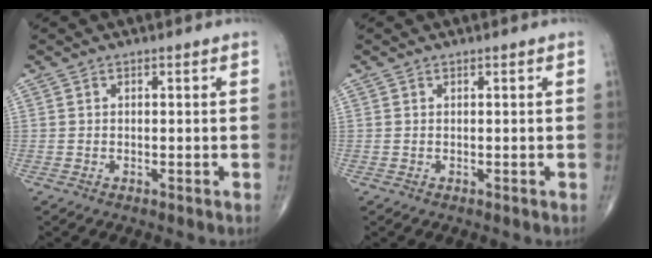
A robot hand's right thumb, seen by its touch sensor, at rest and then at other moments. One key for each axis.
{"total": 0.0}